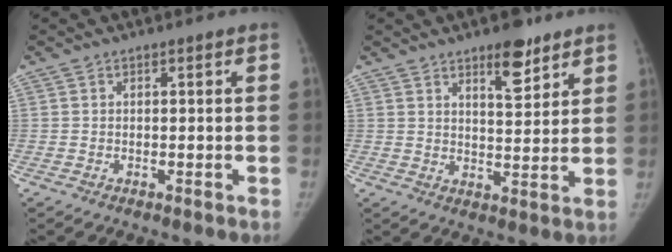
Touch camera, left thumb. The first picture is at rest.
{"total": 7.7, "force": [5.1, 2.9, 4.9], "torque": [-0.050, -0.034, 0.075]}